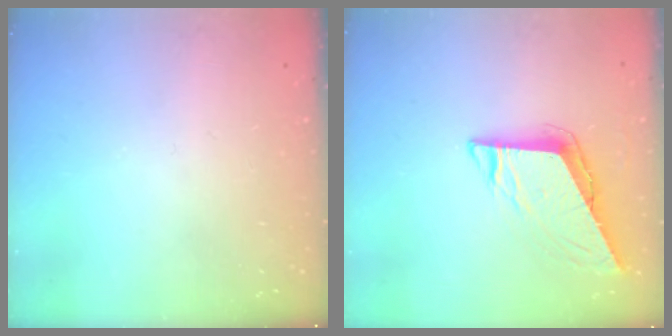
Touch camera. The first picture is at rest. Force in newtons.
{"total": 7.7, "press": 7.7, "slide": 0.3}